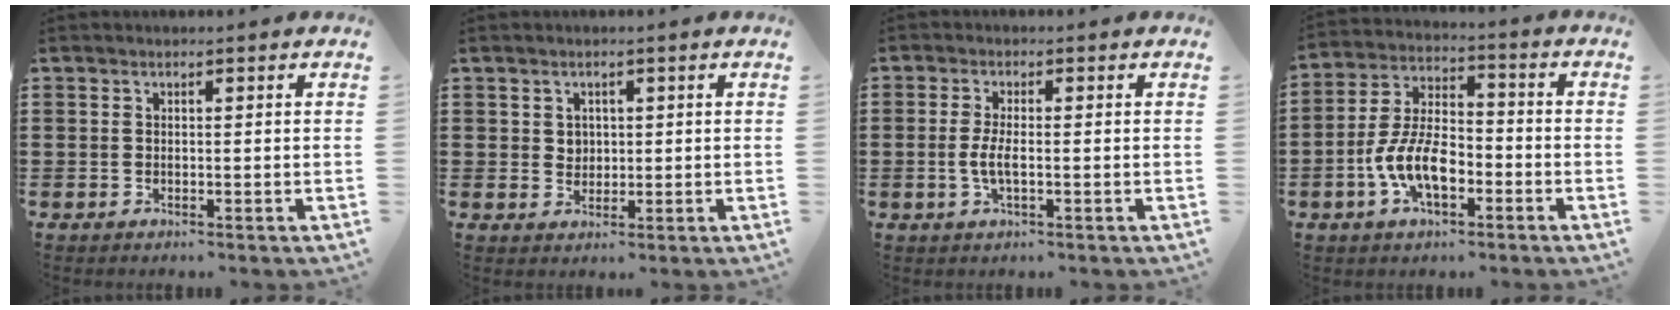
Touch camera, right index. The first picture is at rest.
{"total": 2.0, "force": [0.8, 1.7, 0.4], "torque": [-0.014, 0.008, 0.015]}
{"total": 3.5, "force": [-0.6, 0.9, 3.3], "torque": [-0.082, -0.007, -0.019]}
{"total": 9.1, "force": [-3.4, 4.7, 7.1], "torque": [-0.166, 0.001, -0.070]}